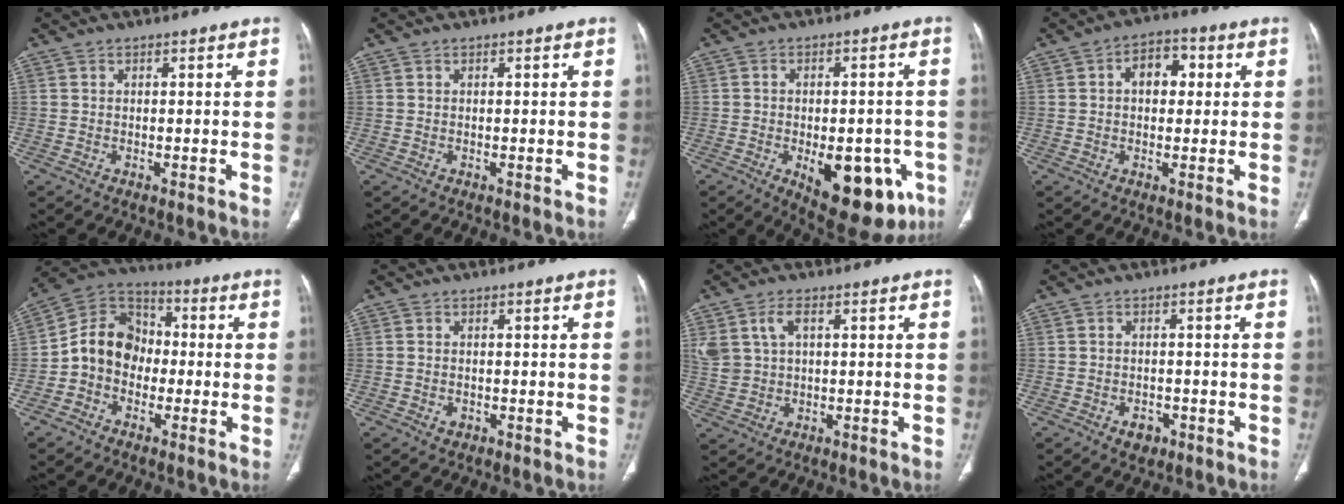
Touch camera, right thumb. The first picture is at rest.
{"total": 0.0}
{"total": 17.1, "force": [-6.4, 8.6, 13.3], "torque": [-0.129, 0.010, -0.066]}
{"total": 6.8, "force": [1.3, 4.5, 4.9], "torque": [-0.051, 0.016, 0.013]}
{"total": 11.4, "force": [-1.8, 9.5, 6.1], "torque": [-0.084, 0.040, -0.048]}
{"total": 1.5, "force": [-0.4, 1.2, 0.8], "torque": [-0.011, 0.004, -0.004]}
{"total": 7.7, "force": [2.6, 4.9, 5.4], "torque": [-0.125, 0.006, 0.061]}
{"total": 3.0, "force": [-1.4, 2.1, 1.5], "torque": [-0.011, 0.006, -0.016]}